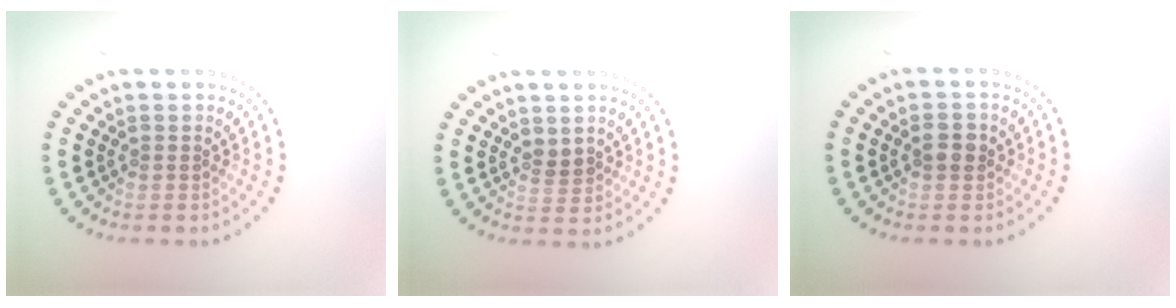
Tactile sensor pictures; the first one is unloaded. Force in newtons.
{"total": 1.1, "press": 1.1, "slide": 0.4}
{"total": 1.7, "press": 1.6, "slide": 0.5}